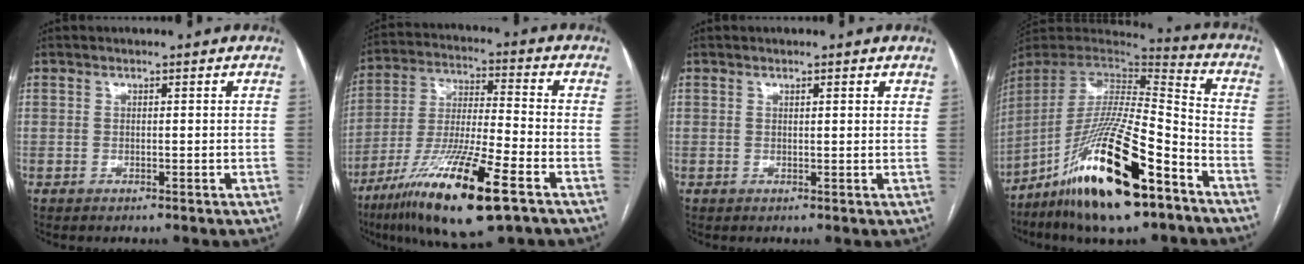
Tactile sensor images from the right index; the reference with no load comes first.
{"total": 18.6, "force": [-10.2, 1.7, 15.5], "torque": [-0.301, -0.042, -0.181]}
{"total": 1.4, "force": [1.1, 0.2, 0.8], "torque": [-0.012, 0.004, 0.012]}
{"total": 24.8, "force": [-14.4, 4.4, 19.7], "torque": [-0.381, -0.035, -0.259]}